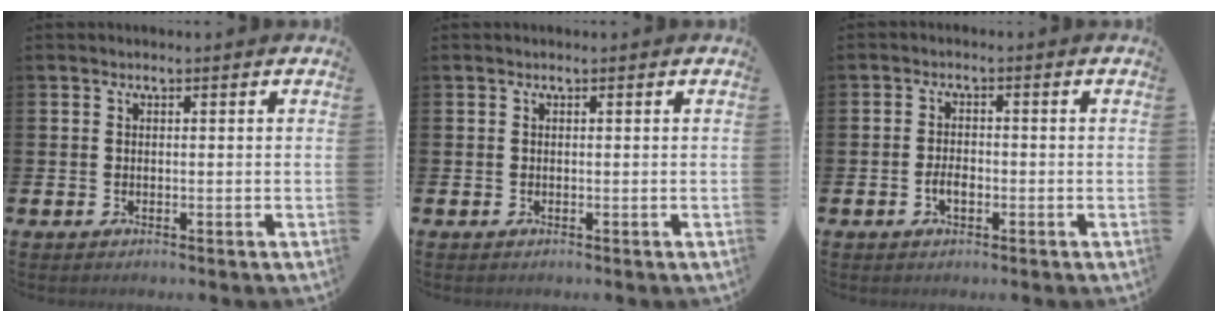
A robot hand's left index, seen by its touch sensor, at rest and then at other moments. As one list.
[{"total": 0.0}, {"total": 2.3, "force": [-0.7, 1.2, 1.8], "torque": [-0.023, -0.002, -0.015]}]